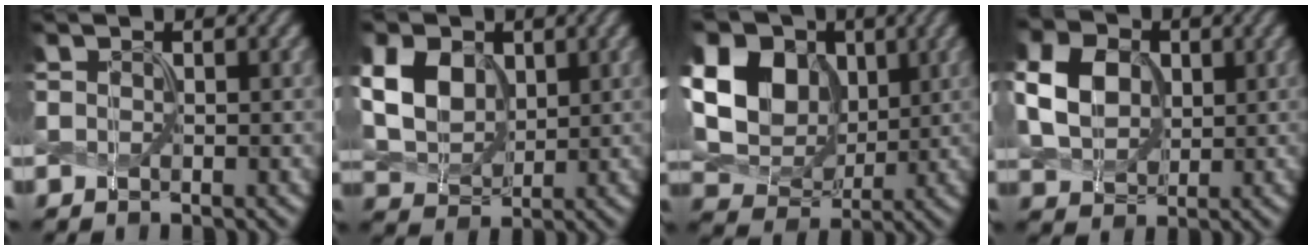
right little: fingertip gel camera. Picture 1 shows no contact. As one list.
[{"total": 5.3, "force": [1.2, 3.9, 3.4], "torque": [-0.085, 0.002, 0.026]}, {"total": 11.5, "force": [2.8, 9.1, 6.5], "torque": [-0.162, 0.036, 0.042]}, {"total": 6.0, "force": [0.5, 4.6, 3.7], "torque": [-0.112, 0.010, 0.015]}]